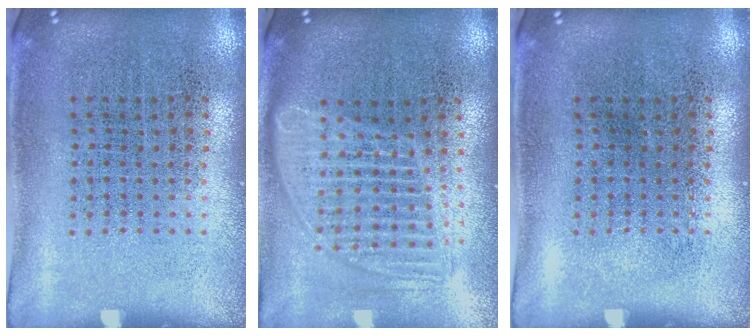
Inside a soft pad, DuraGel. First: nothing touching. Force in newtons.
{"total": 1.7, "press": 1.4, "slide": 1.0}
{"total": 0.0}